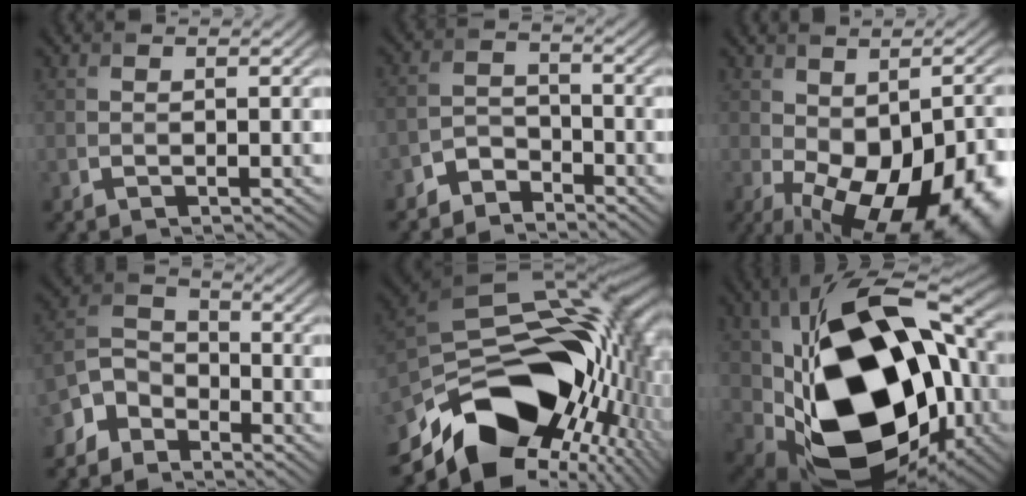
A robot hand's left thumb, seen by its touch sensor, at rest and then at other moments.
{"total": 3.9, "force": [-3.5, 1.8, 0.5], "torque": [-0.012, 0.005, -0.081]}
{"total": 16.2, "force": [-5.5, 8.4, 12.8], "torque": [-0.184, -0.036, -0.056]}
{"total": 6.0, "force": [-4.7, 3.4, 1.5], "torque": [-0.042, 0.000, -0.113]}
{"total": 19.6, "force": [-7.7, 12.3, 13.2], "torque": [-0.244, -0.040, -0.120]}
{"total": 21.0, "force": [-1.2, 13.6, 15.9], "torque": [-0.314, -0.039, -0.005]}